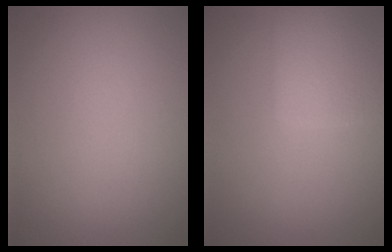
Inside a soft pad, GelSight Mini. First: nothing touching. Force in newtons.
{"total": 3.1, "press": 3.1, "slide": 0.1}